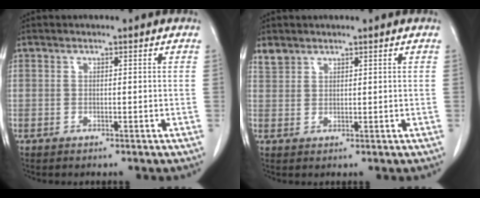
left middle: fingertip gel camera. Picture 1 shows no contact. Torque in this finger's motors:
{"motor_torque": [-0.04, 0.01, 0.04, -0.01]}